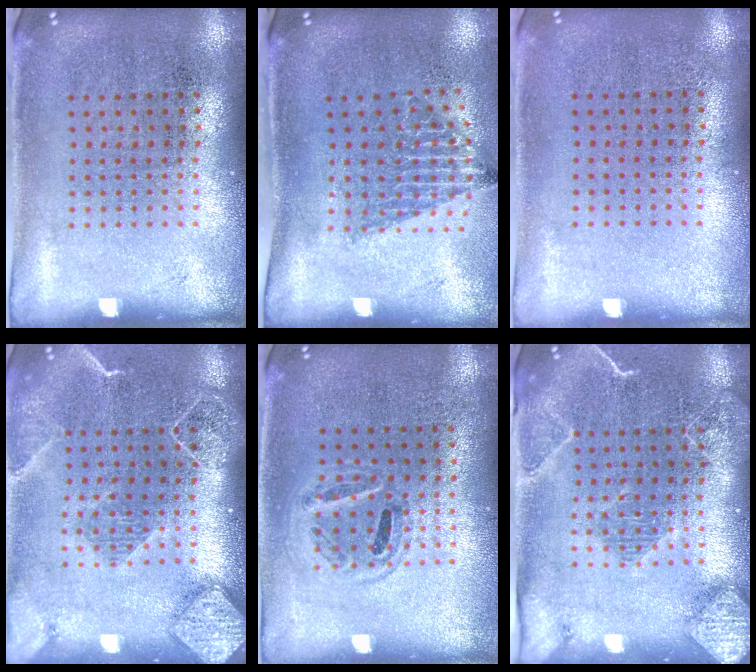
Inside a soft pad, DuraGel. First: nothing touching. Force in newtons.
{"total": 1.4, "press": 1.1, "slide": 0.9}
{"total": 0.0}
{"total": 2.2, "press": 1.9, "slide": 1.1}
{"total": 1.0, "press": 0.9, "slide": 0.3}
{"total": 2.2, "press": 2.1, "slide": 0.6}